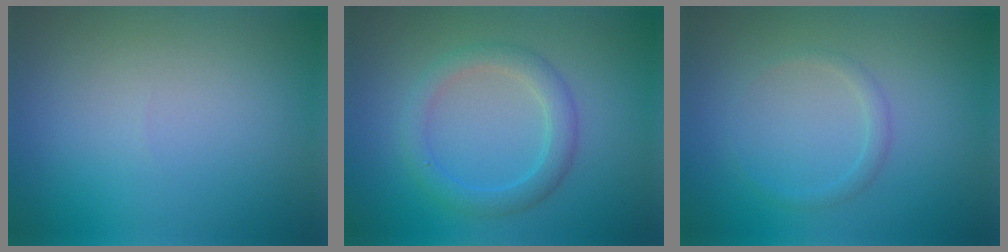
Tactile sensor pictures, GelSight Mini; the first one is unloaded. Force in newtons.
{"total": 3.0, "press": 3.0, "slide": 0.1}
{"total": 1.0, "press": 1.0, "slide": 0.1}